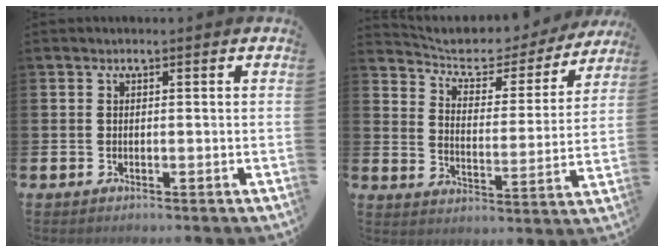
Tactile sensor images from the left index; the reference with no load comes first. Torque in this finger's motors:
{"motor_torque": [1.08, -1.06, 0.10, 0.03]}